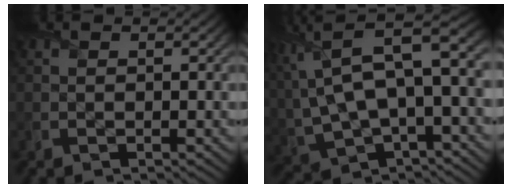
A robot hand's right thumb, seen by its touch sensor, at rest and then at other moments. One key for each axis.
{"total": 16.0, "fx": 3.5, "fy": 7.8, "fz": 13.5, "tx": -0.314, "ty": -0.012, "tz": 0.079}